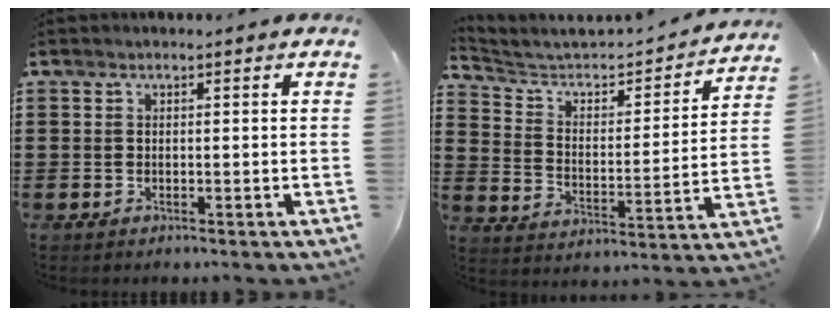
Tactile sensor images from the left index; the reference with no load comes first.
{"total": 3.9, "force": [3.4, 1.7, 1.1], "torque": [-0.050, -0.030, 0.046]}